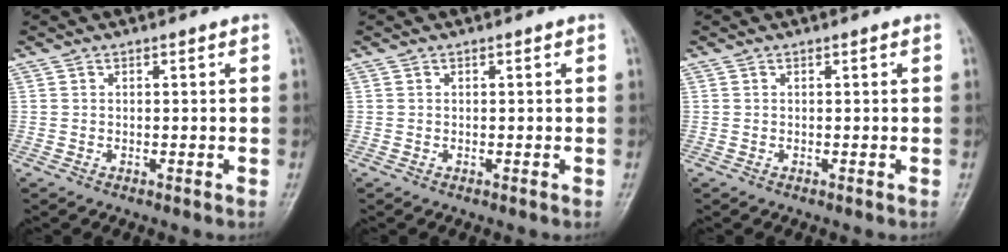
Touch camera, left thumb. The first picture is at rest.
{"total": 0.0}
{"total": 0.0}